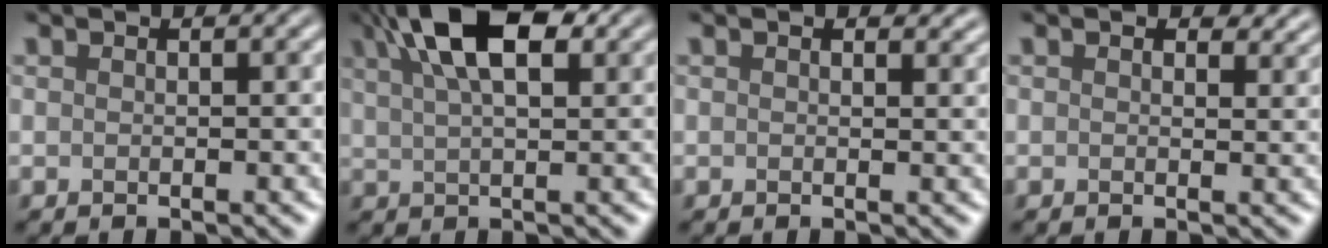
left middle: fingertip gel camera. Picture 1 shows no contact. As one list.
[{"total": 8.6, "force": [4.2, 3.6, 6.6], "torque": [-0.109, 0.028, 0.058]}, {"total": 1.0, "force": [0.8, 0.3, 0.6], "torque": [-0.007, 0.000, 0.012]}, {"total": 1.5, "force": [1.0, 0.7, 0.9], "torque": [-0.008, -0.003, 0.015]}]